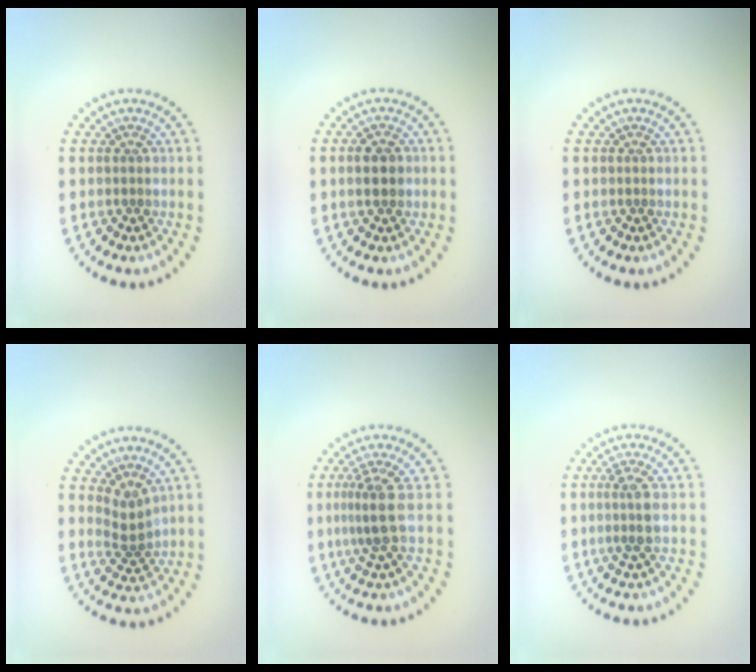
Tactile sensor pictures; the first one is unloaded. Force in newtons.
{"total": 2.4, "press": 2.4, "slide": 0.1}
{"total": 0.0}
{"total": 2.2, "press": 1.5, "slide": 1.6}
{"total": 2.8, "press": 2.0, "slide": 2.0}
{"total": 2.2, "press": 1.8, "slide": 1.2}